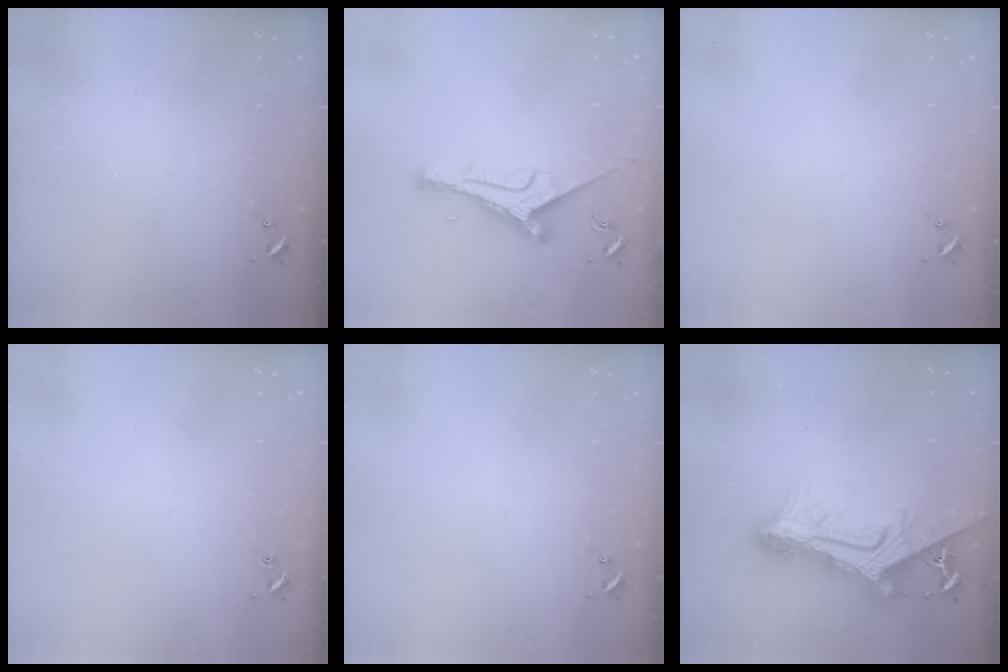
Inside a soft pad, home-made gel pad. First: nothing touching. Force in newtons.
{"total": 9.0, "press": 9.0, "slide": 0.6}
{"total": 0.0}
{"total": 0.8, "press": 0.8, "slide": 0.2}
{"total": 0.0}
{"total": 17.0, "press": 16.9, "slide": 1.8}